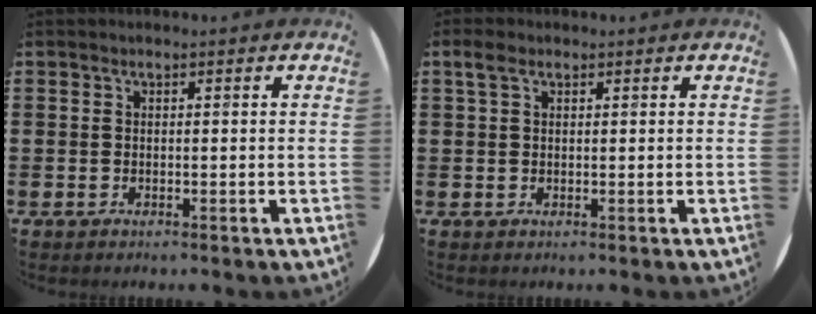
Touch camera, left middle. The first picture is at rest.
{"total": 1.7, "force": [1.1, 0.9, 1.0], "torque": [-0.014, 0.002, 0.018]}